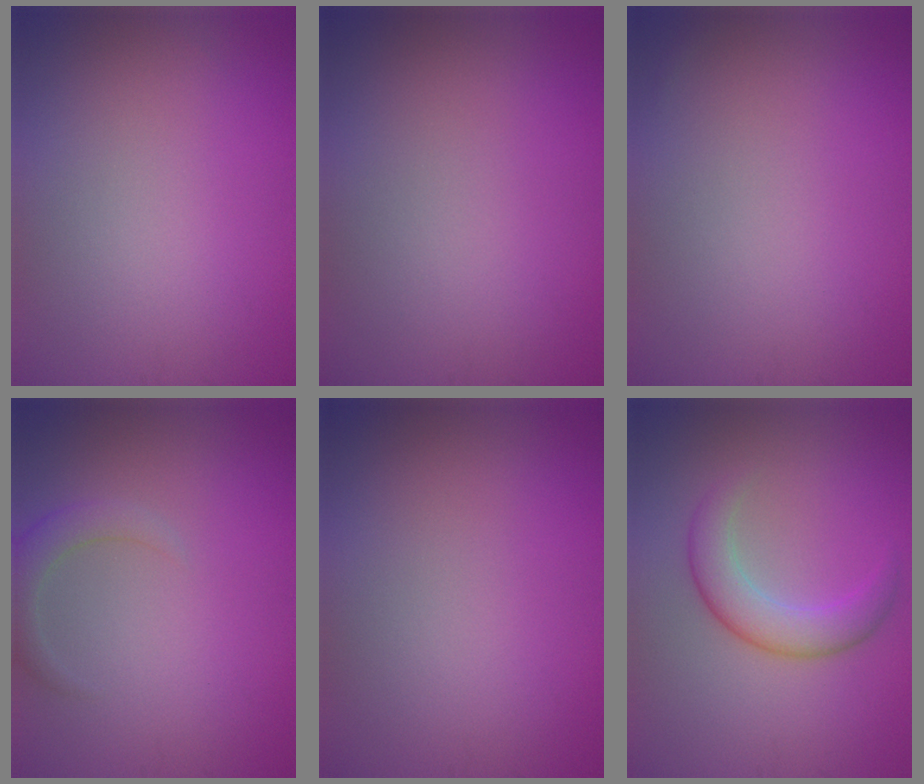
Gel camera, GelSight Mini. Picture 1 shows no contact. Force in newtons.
{"total": 0.0}
{"total": 0.0}
{"total": 2.2, "press": 2.2, "slide": 0.2}
{"total": 0.0}
{"total": 3.8, "press": 3.8, "slide": 0.1}